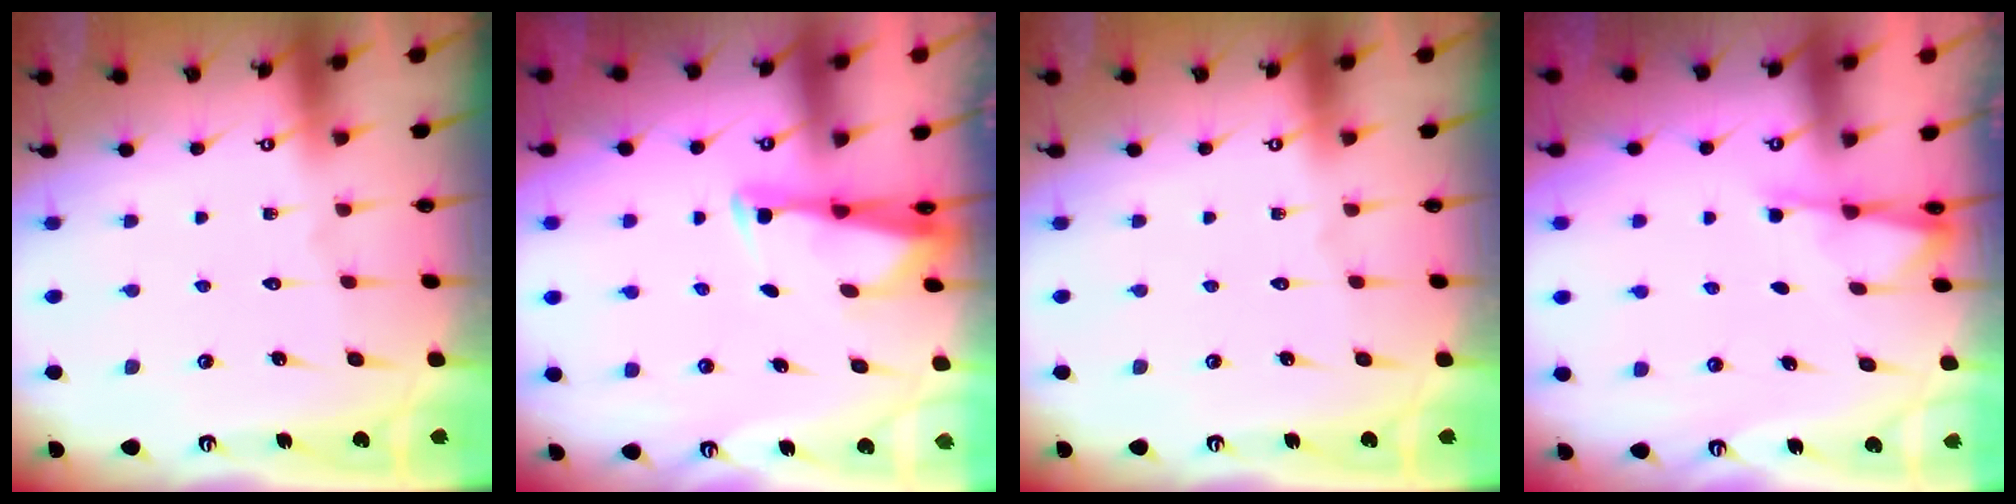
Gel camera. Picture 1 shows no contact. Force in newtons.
{"total": 2.8, "press": 2.8, "slide": 0.6}
{"total": 0.0}
{"total": 1.8, "press": 1.7, "slide": 0.4}